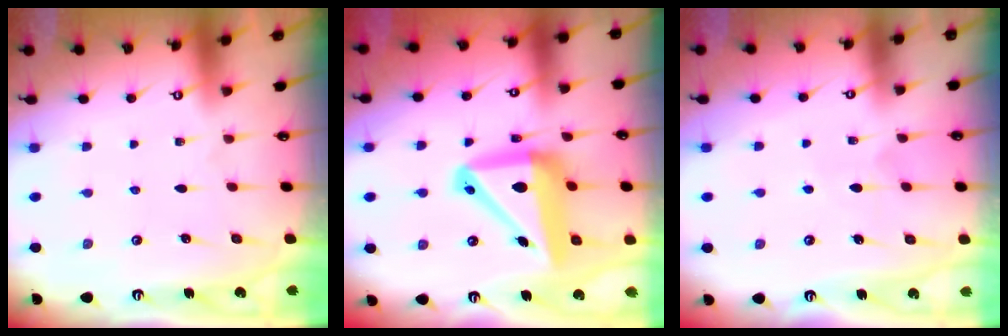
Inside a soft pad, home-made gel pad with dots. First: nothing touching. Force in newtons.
{"total": 15.6, "press": 15.5, "slide": 1.9}
{"total": 5.7, "press": 5.7, "slide": 0.5}